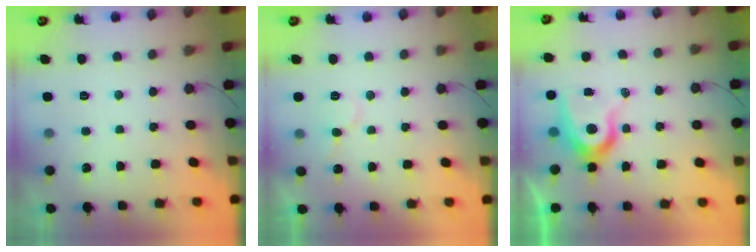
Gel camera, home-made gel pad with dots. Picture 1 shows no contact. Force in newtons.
{"total": 7.6, "press": 7.6, "slide": 0.6}
{"total": 9.1, "press": 9.1, "slide": 0.7}